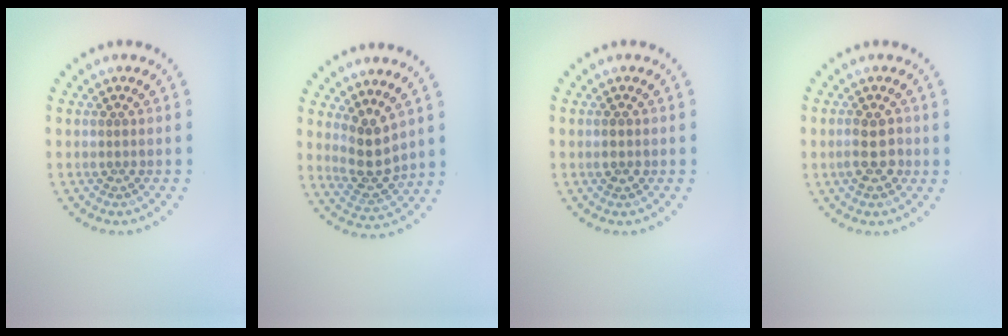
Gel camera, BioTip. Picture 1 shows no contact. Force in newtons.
{"total": 3.3, "press": 2.9, "slide": 1.6}
{"total": 1.3, "press": 1.3, "slide": 0.2}
{"total": 2.9, "press": 2.8, "slide": 0.5}